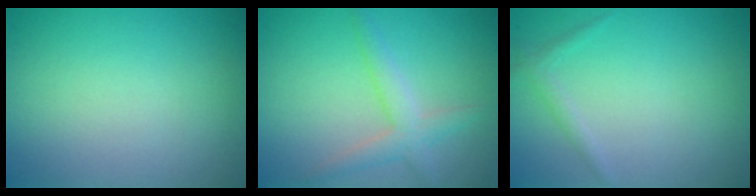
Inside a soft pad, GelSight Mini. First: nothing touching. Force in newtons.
{"total": 2.6, "press": 2.6, "slide": 0.2}
{"total": 1.1, "press": 1.1, "slide": 0.1}